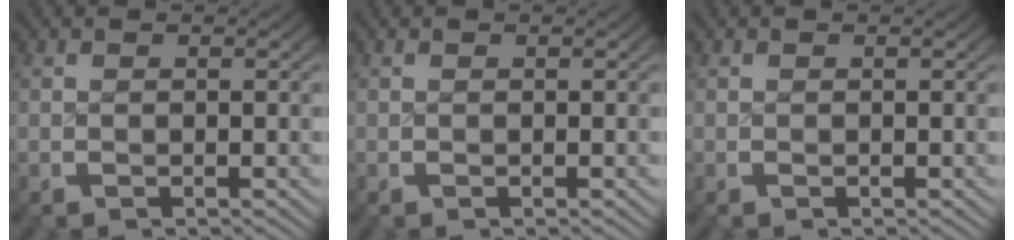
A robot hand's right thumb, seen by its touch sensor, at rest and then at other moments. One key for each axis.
{"total": 0.0}
{"total": 0.0}